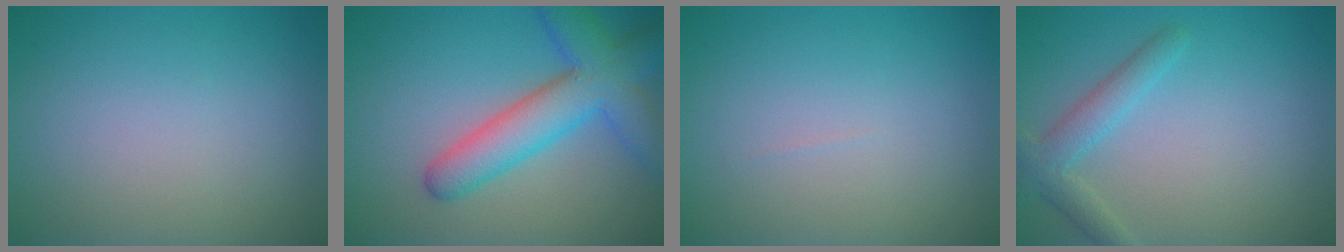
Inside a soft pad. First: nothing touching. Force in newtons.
{"total": 7.0, "press": 7.0, "slide": 0.3}
{"total": 0.0}
{"total": 2.8, "press": 2.8, "slide": 0.0}